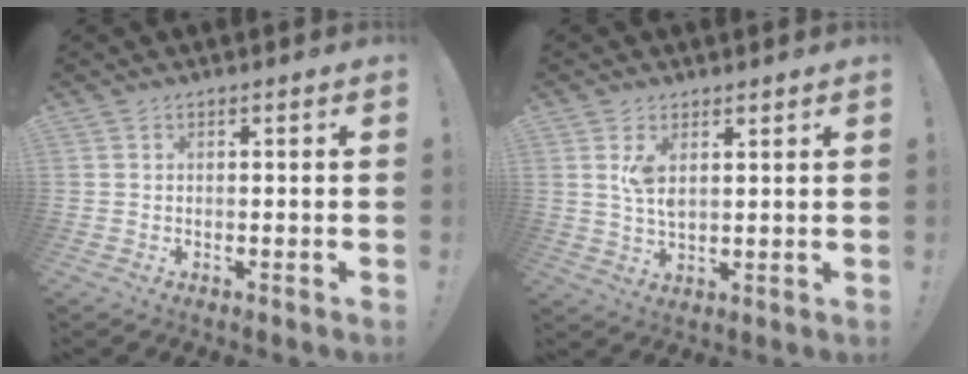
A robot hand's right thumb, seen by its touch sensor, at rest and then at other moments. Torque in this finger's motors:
{"motor_torque": [0.68, 0.69, 0.07, -0.06, 0.01]}